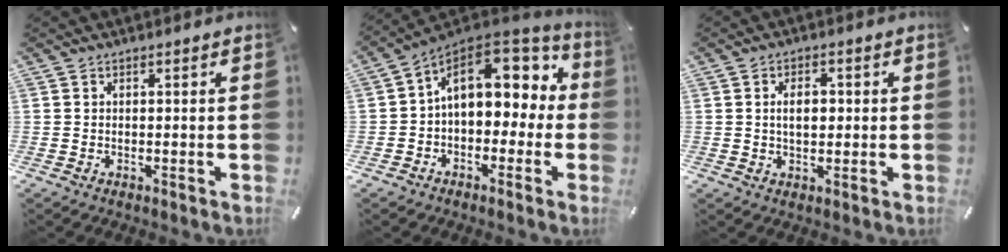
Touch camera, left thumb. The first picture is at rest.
{"total": 14.9, "force": [4.8, 10.0, 9.9], "torque": [-0.156, -0.020, 0.086]}
{"total": 4.8, "force": [0.3, 2.9, 3.8], "torque": [-0.059, 0.003, 0.000]}